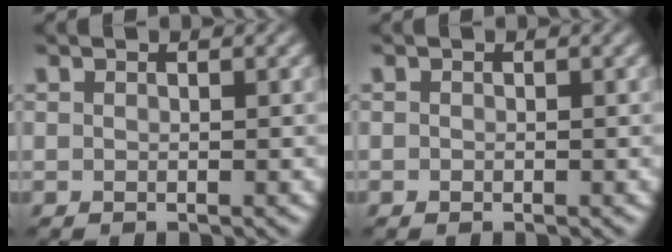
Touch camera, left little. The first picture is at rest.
{"total": 0.0}